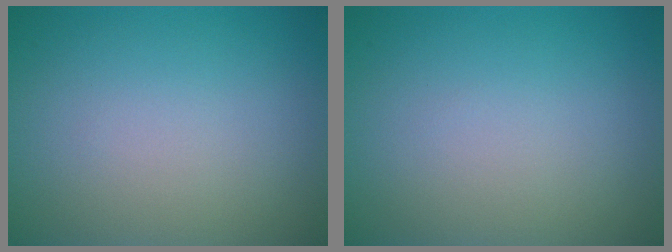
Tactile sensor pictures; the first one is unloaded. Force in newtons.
{"total": 0.0}